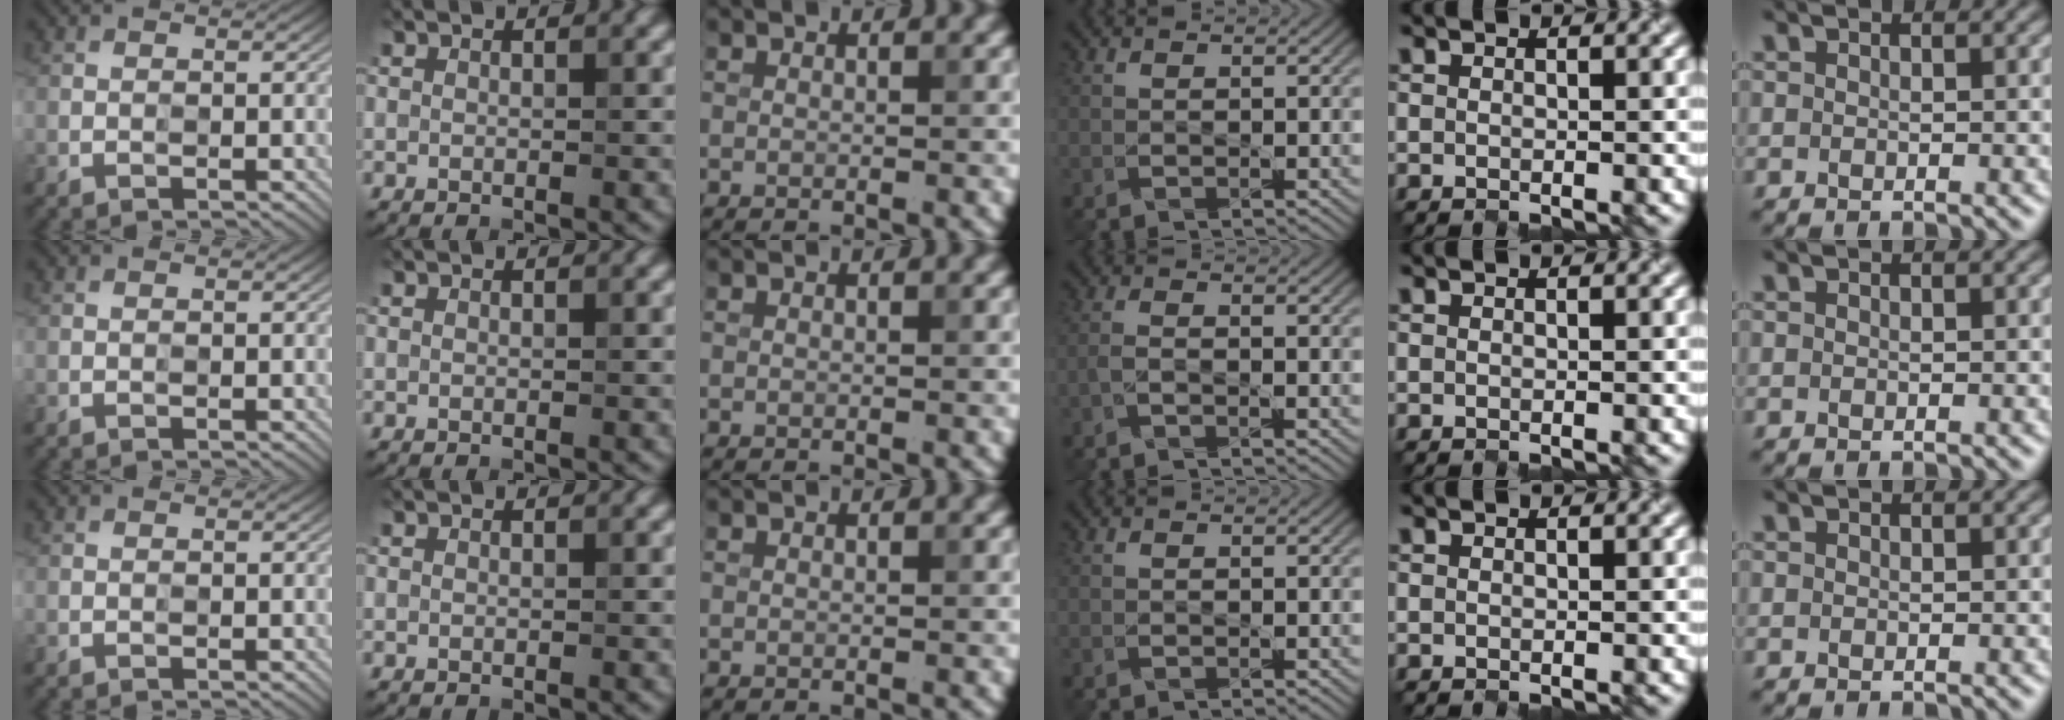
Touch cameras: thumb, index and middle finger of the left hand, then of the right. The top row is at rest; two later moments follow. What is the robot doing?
{"motion": "close", "object": "laptop"}